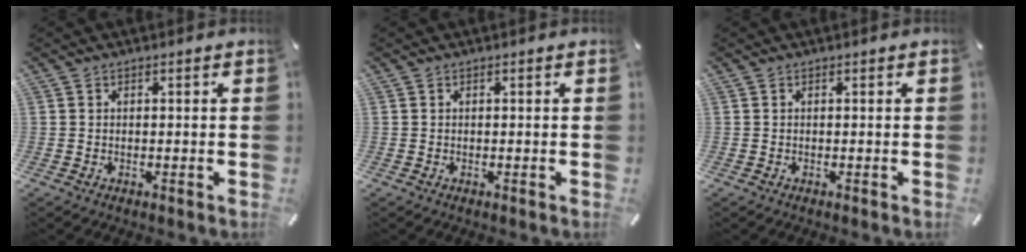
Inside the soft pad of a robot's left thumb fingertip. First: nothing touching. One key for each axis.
{"total": 0.0}
{"total": 0.0}